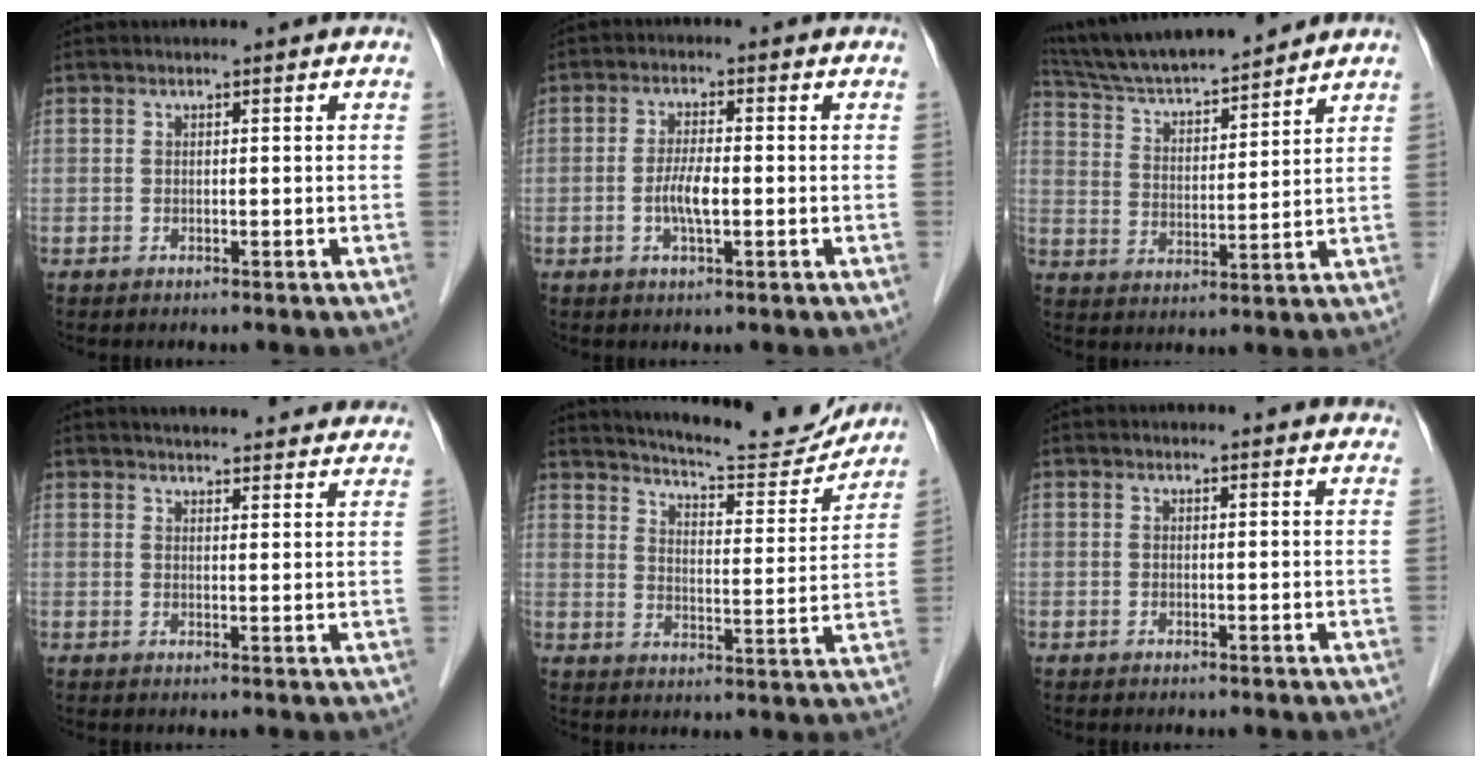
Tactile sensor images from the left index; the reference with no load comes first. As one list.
[{"total": 3.9, "force": [-1.4, 0.7, 3.6], "torque": [-0.074, -0.007, -0.026]}, {"total": 15.0, "force": [13.7, 1.5, 6.0], "torque": [-0.111, 0.011, 0.237]}, {"total": 20.9, "force": [19.6, 3.4, 6.4], "torque": [-0.080, -0.015, 0.227]}, {"total": 16.9, "force": [16.0, 2.0, 5.0], "torque": [-0.077, -0.038, 0.210]}, {"total": 7.9, "force": [7.6, 1.2, 1.9], "torque": [-0.006, 0.001, 0.060]}]